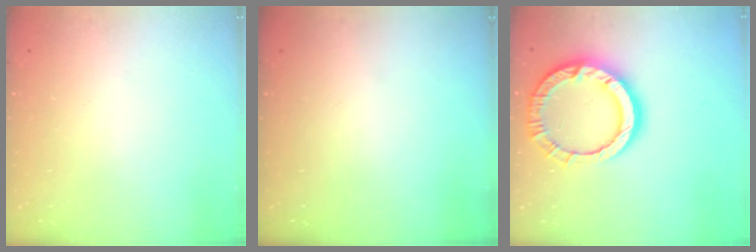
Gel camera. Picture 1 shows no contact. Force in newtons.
{"total": 0.0}
{"total": 15.1, "press": 15.0, "slide": 1.5}